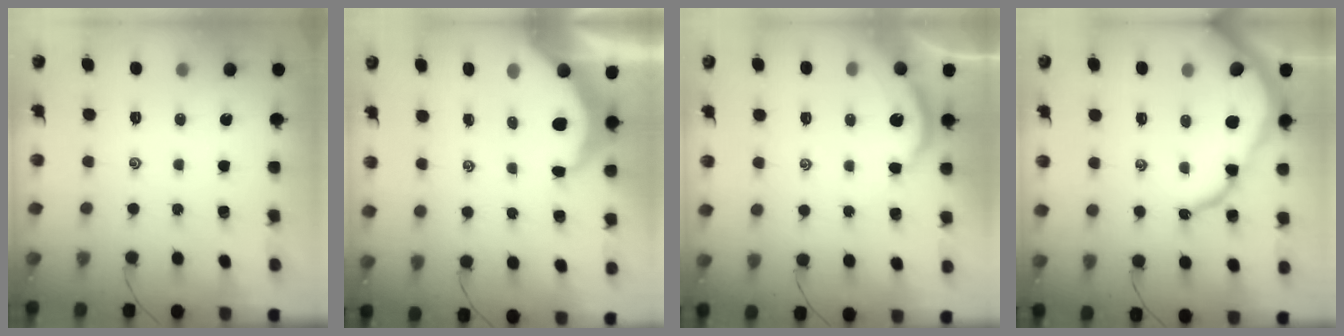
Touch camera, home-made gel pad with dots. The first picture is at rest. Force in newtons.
{"total": 7.9, "press": 7.8, "slide": 0.7}
{"total": 4.3, "press": 4.3, "slide": 0.4}
{"total": 10.0, "press": 10.0, "slide": 0.9}